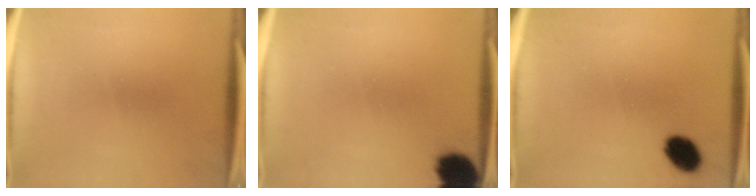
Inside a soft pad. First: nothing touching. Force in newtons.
{"total": 10.3}
{"total": 6.4}